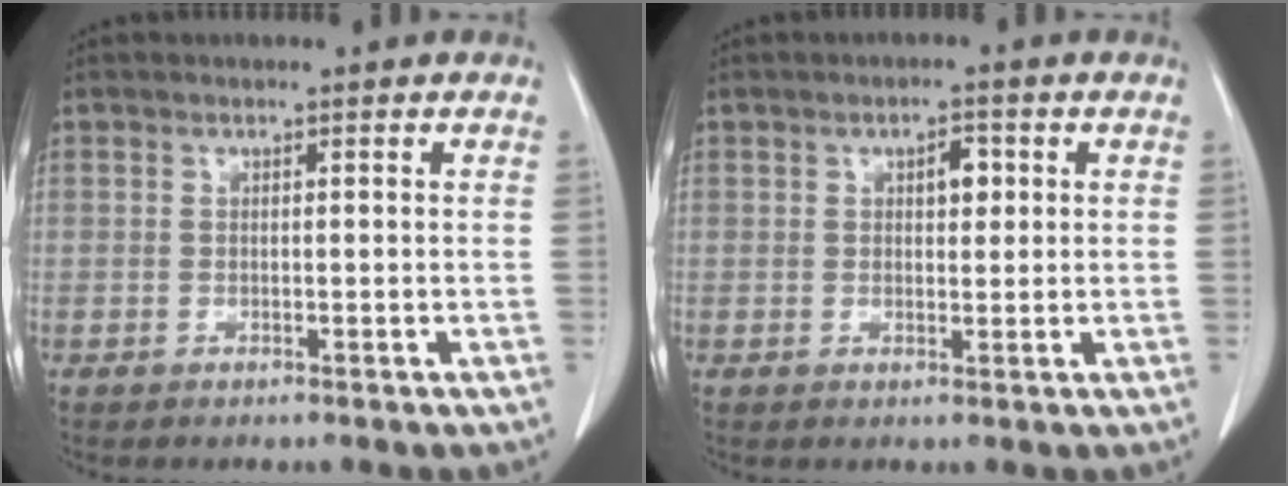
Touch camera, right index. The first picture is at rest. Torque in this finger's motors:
{"motor_torque": [0.27, 0.26, 0.02, 0.04]}